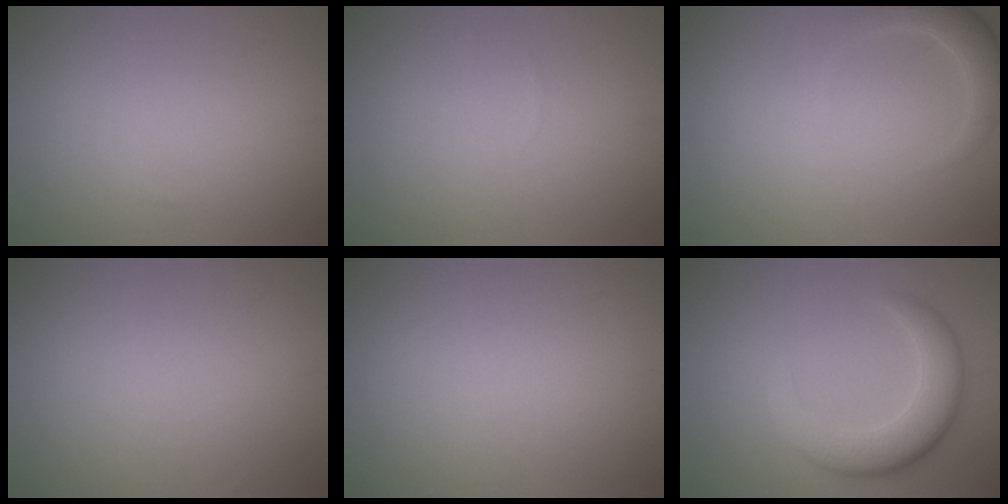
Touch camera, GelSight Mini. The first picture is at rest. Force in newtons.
{"total": 0.0}
{"total": 2.4, "press": 2.4, "slide": 0.1}
{"total": 0.0}
{"total": 0.0}
{"total": 5.4, "press": 5.4, "slide": 0.4}